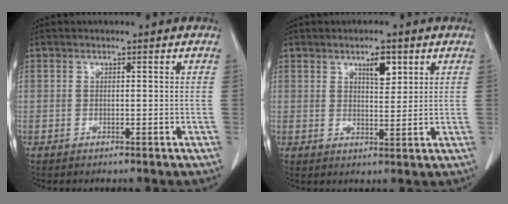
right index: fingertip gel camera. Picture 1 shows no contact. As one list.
[{"total": 3.8, "force": [2.1, 1.2, 3.0], "torque": [-0.048, -0.003, 0.036]}]